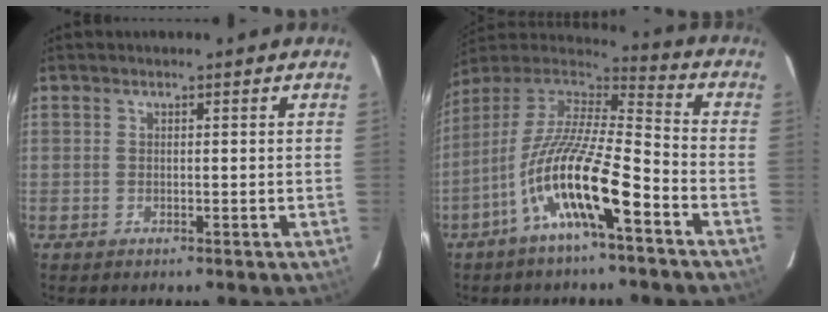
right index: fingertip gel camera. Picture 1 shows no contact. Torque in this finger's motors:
{"motor_torque": [1.44, -0.70, 1.05, 0.21]}